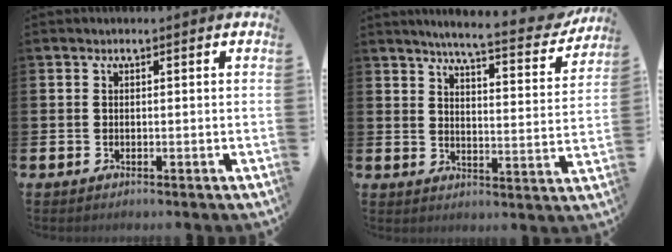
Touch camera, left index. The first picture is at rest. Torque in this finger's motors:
{"motor_torque": [0.95, -1.18, 0.58, 0.08]}